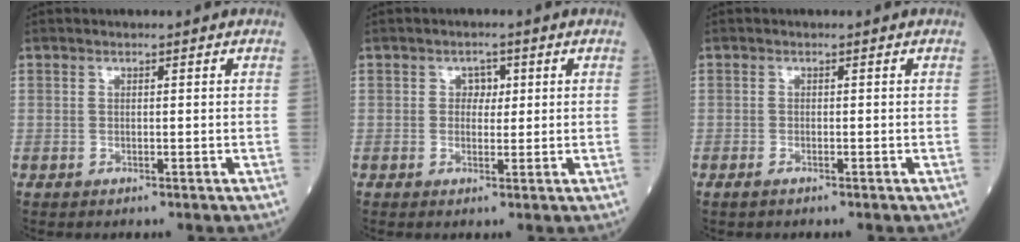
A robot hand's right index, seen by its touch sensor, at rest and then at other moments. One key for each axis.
{"total": 2.2, "fx": 0.6, "fy": 1.6, "fz": 1.4, "tx": -0.013, "ty": 0.002, "tz": 0.006}
{"total": 0.7, "fx": -0.5, "fy": 0.1, "fz": 0.4, "tx": -0.010, "ty": -0.001, "tz": -0.009}